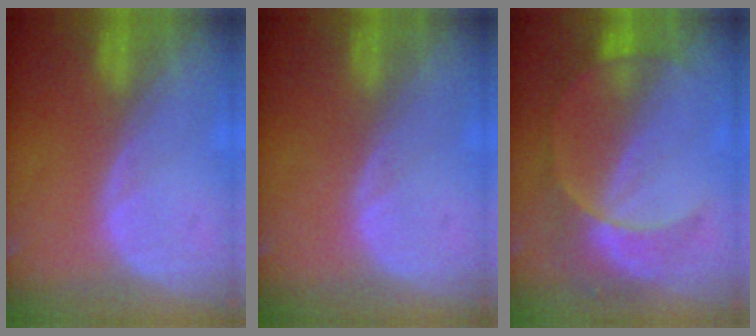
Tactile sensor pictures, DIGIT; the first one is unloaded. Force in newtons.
{"total": 0.0}
{"total": 7.6, "press": 6.7, "slide": 3.6}